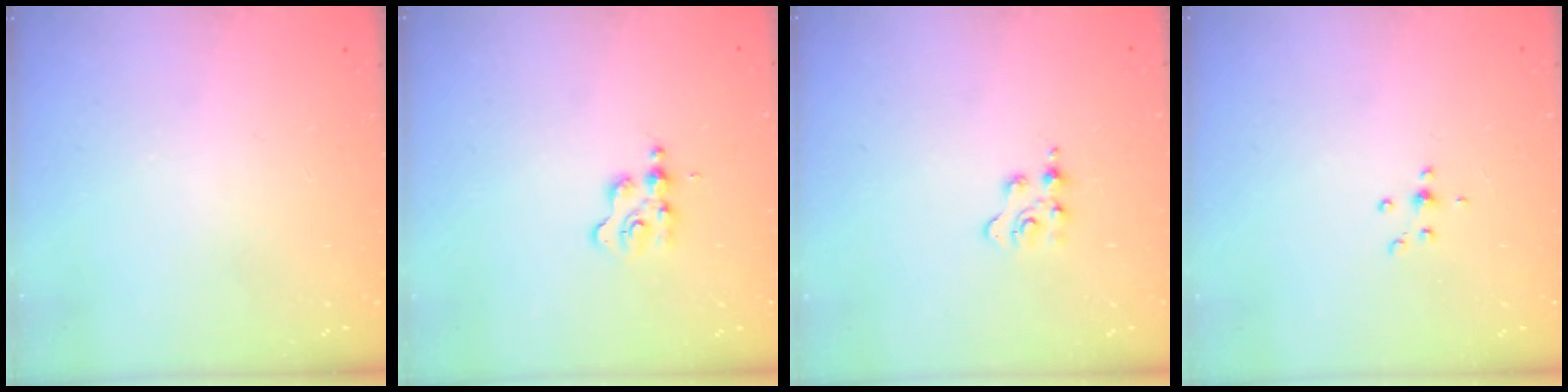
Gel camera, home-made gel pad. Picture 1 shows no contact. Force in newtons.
{"total": 1.9, "press": 1.9, "slide": 0.2}
{"total": 2.9, "press": 2.9, "slide": 0.4}
{"total": 3.7, "press": 3.7, "slide": 0.7}